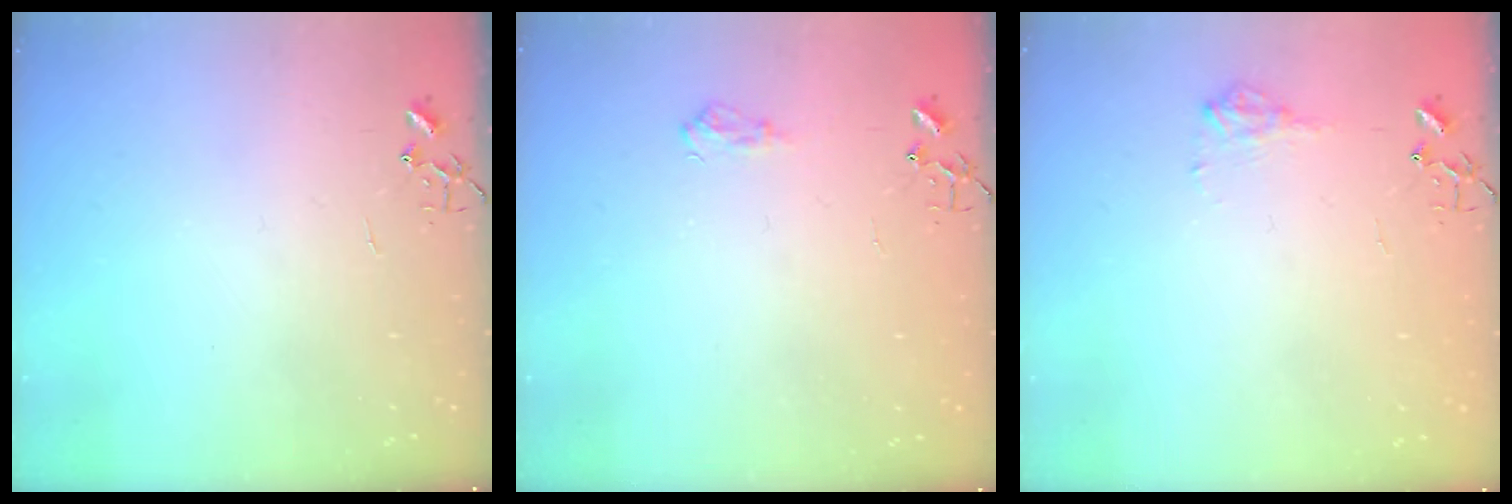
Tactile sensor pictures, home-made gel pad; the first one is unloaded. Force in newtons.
{"total": 7.8, "press": 7.8, "slide": 0.9}
{"total": 8.2, "press": 8.2, "slide": 0.2}